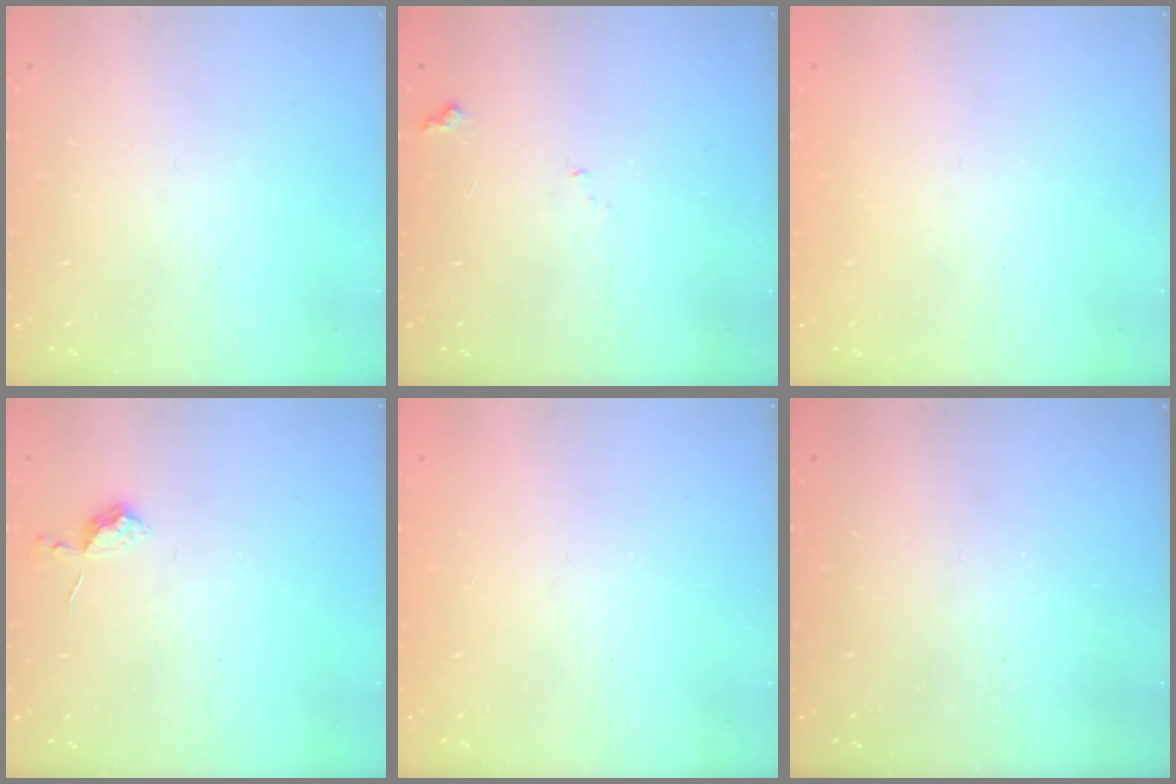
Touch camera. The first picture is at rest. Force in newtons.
{"total": 7.4, "press": 7.4, "slide": 0.8}
{"total": 1.1, "press": 1.1, "slide": 0.1}
{"total": 7.0, "press": 6.9, "slide": 0.9}
{"total": 1.4, "press": 1.2, "slide": 0.7}
{"total": 0.8, "press": 0.8, "slide": 0.3}